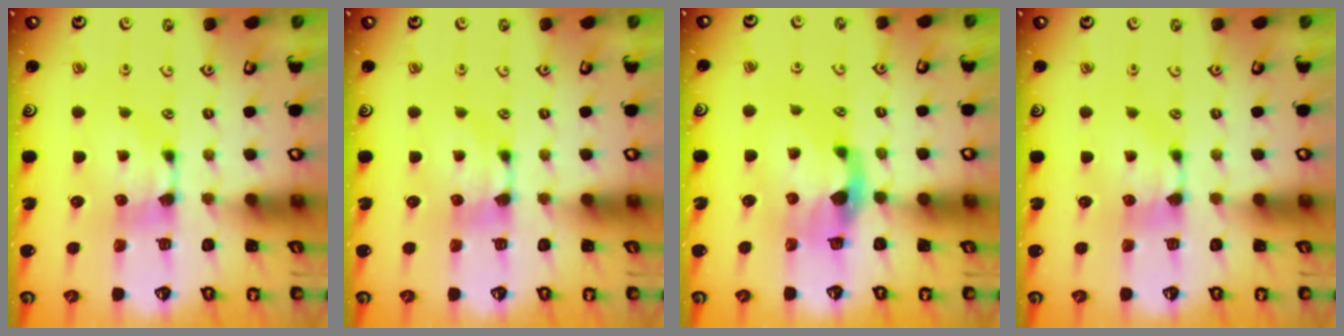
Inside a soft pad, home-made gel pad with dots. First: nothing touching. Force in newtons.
{"total": 0.0}
{"total": 2.8, "press": 2.5, "slide": 1.3}
{"total": 0.6, "press": 0.2, "slide": 0.6}